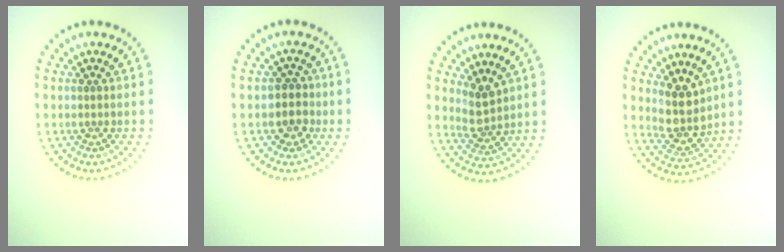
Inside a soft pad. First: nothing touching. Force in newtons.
{"total": 2.3, "press": 2.2, "slide": 0.8}
{"total": 2.5, "press": 2.1, "slide": 1.4}
{"total": 3.2, "press": 2.8, "slide": 1.7}